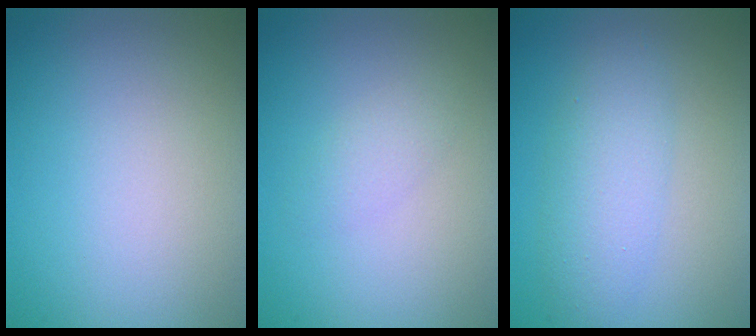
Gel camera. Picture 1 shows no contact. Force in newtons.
{"total": 2.5, "press": 2.4, "slide": 0.3}
{"total": 3.8, "press": 3.8, "slide": 0.1}